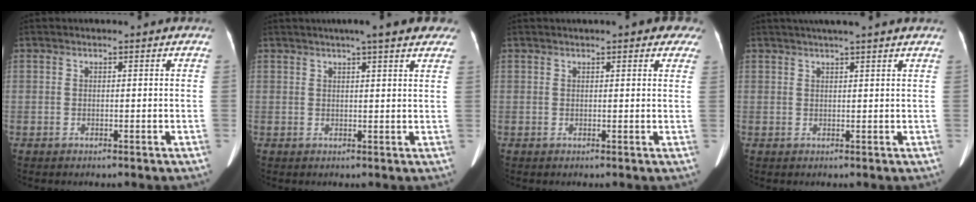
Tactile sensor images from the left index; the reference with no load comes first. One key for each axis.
{"total": 10.6, "fx": 8.3, "fy": 1.5, "fz": 6.4, "tx": -0.073, "ty": 0.019, "tz": 0.088}
{"total": 7.8, "fx": 5.9, "fy": 2.3, "fz": 4.6, "tx": -0.045, "ty": 0.017, "tz": 0.060}
{"total": 7.4, "fx": 6.2, "fy": -0.4, "fz": 4.0, "tx": -0.060, "ty": 0.030, "tz": 0.077}